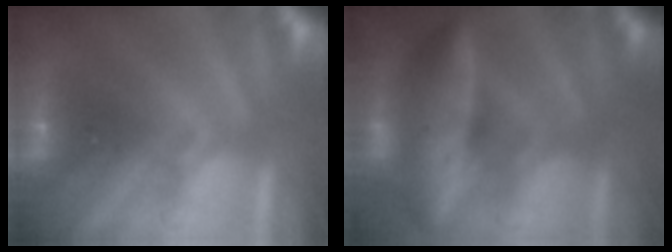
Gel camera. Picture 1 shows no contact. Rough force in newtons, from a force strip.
{"total": 5.8}